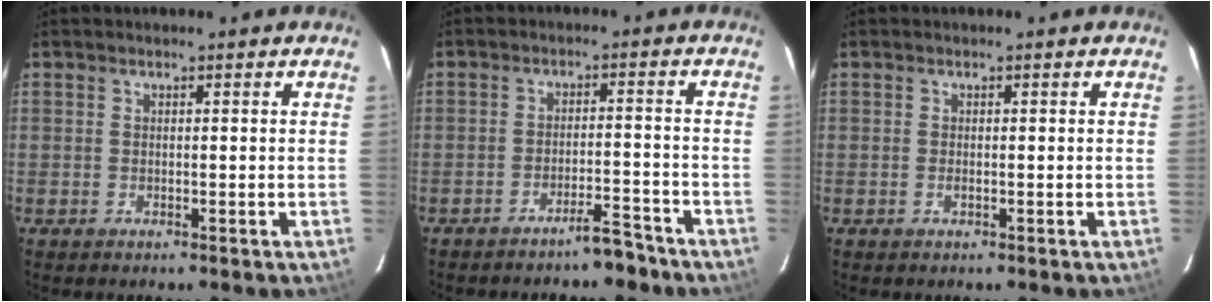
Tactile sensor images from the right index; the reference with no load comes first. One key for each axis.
{"total": 4.9, "fx": -4.2, "fy": 1.2, "fz": 2.1, "tx": -0.043, "ty": 0.012, "tz": -0.055}
{"total": 0.6, "fx": -0.1, "fy": 0.1, "fz": 0.6, "tx": -0.012, "ty": 0.001, "tz": -0.002}